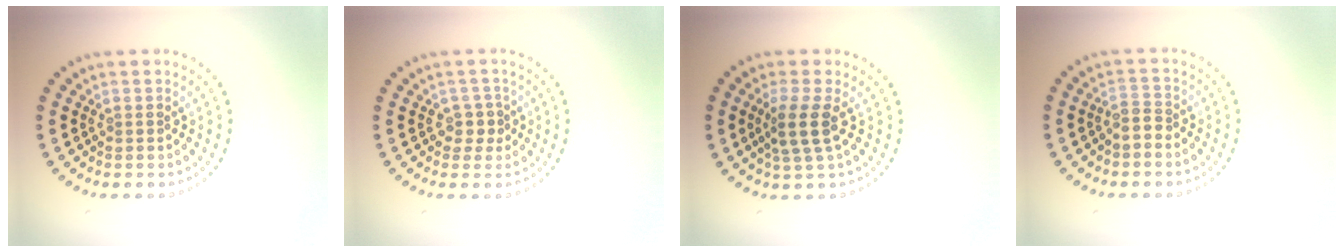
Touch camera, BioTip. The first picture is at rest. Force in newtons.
{"total": 1.8, "press": 1.4, "slide": 1.0}
{"total": 2.7, "press": 2.1, "slide": 1.7}
{"total": 1.7, "press": 1.3, "slide": 1.1}